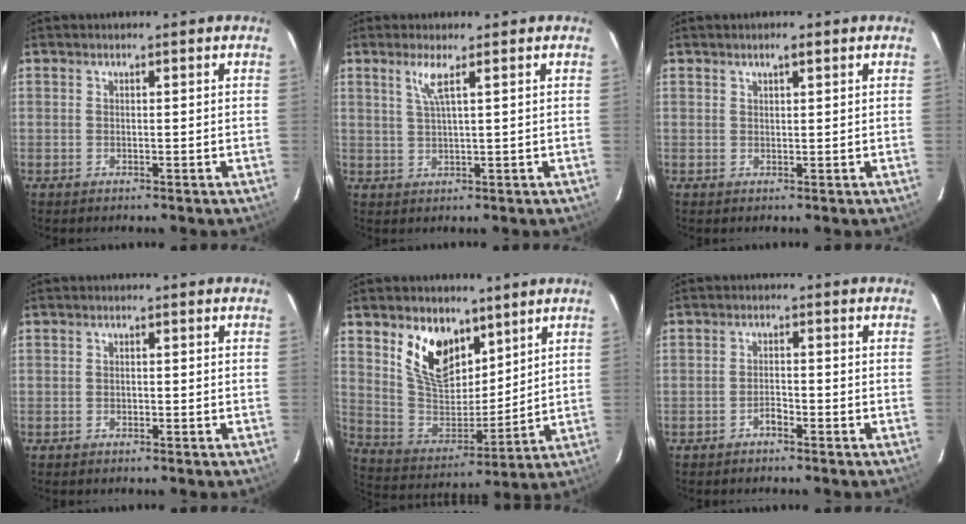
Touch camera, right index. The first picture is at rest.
{"total": 3.1, "force": [1.6, -0.4, 2.6], "torque": [-0.055, -0.003, 0.035]}
{"total": 1.4, "force": [0.9, 0.4, 1.0], "torque": [-0.017, 0.005, 0.014]}
{"total": 0.7, "force": [-0.5, 0.5, 0.3], "torque": [-0.006, 0.000, -0.011]}
{"total": 13.8, "force": [8.0, 8.1, 7.8], "torque": [-0.152, -0.001, 0.161]}
{"total": 1.9, "force": [-1.6, 0.5, 0.9], "torque": [-0.016, 0.003, -0.029]}